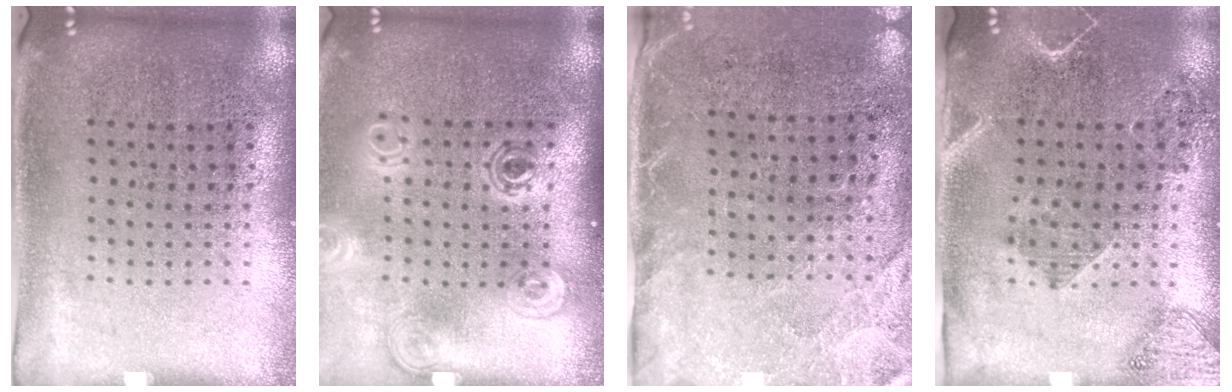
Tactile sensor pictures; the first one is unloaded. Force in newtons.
{"total": 1.8, "press": 1.3, "slide": 1.2}
{"total": 2.7, "press": 2.2, "slide": 1.6}
{"total": 1.8, "press": 1.6, "slide": 0.9}